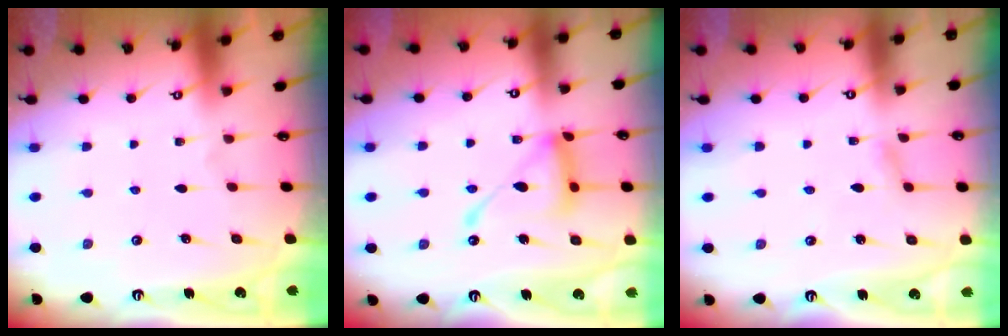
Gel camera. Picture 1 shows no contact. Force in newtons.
{"total": 14.9, "press": 14.8, "slide": 1.3}
{"total": 2.6, "press": 2.6, "slide": 0.2}